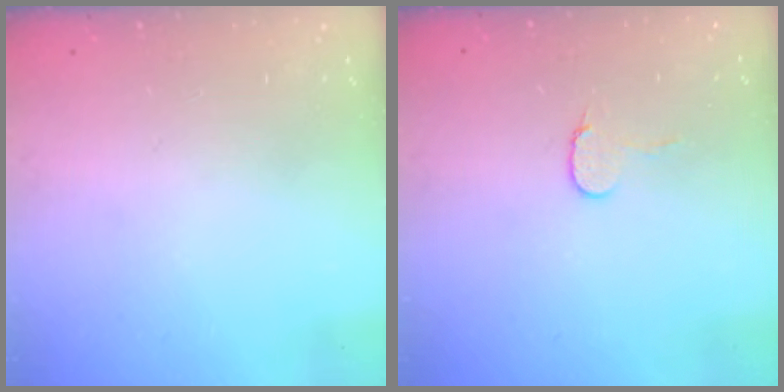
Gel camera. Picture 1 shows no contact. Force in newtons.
{"total": 5.9, "press": 5.9, "slide": 0.5}